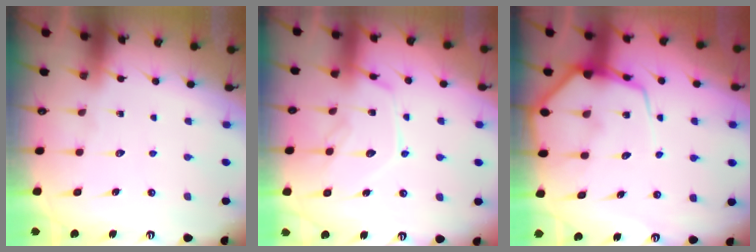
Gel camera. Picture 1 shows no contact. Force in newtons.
{"total": 12.3, "press": 12.3, "slide": 0.9}
{"total": 10.0, "press": 10.0, "slide": 1.1}